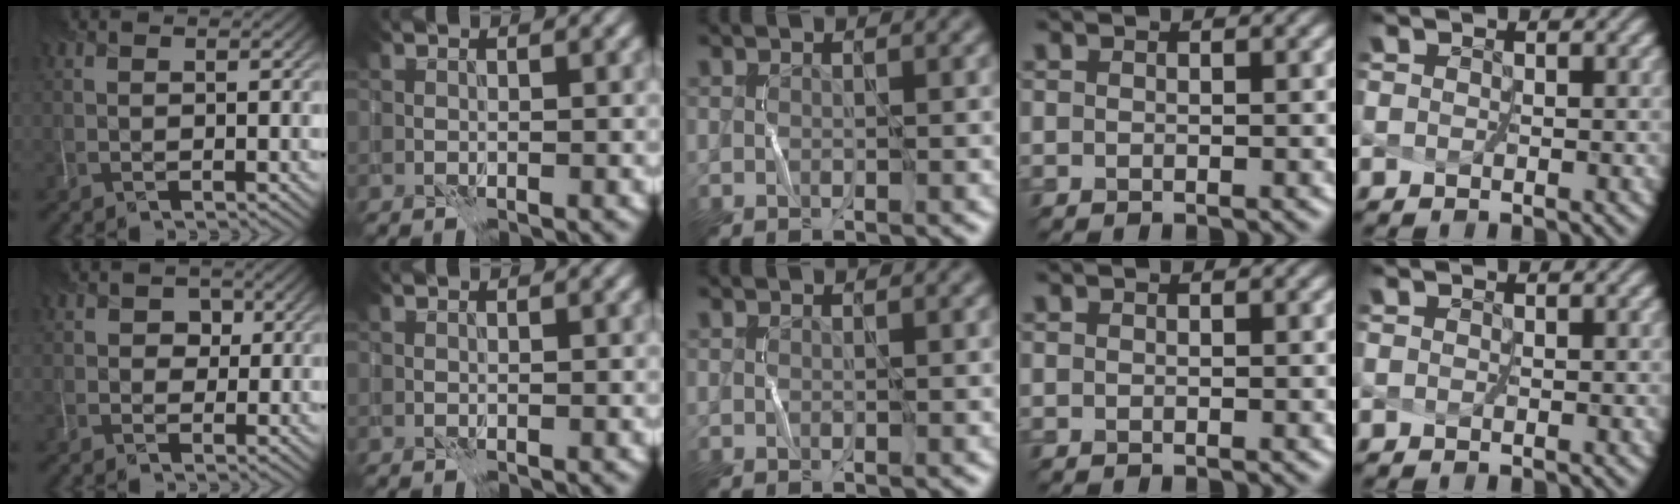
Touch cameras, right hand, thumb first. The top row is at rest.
{"thumb": {"total": 2.1, "force": [0.3, 2.0, 0.5], "torque": [-0.002, 0.002, 0.003]}}